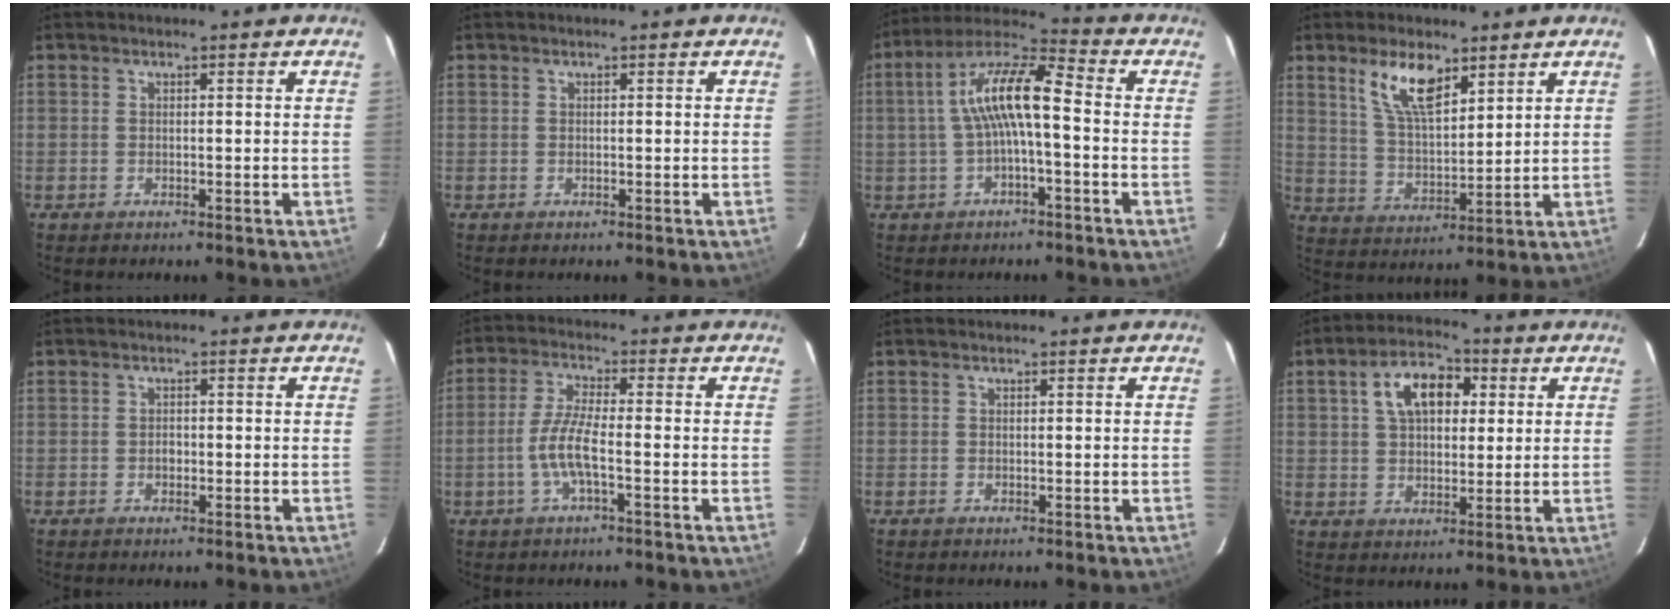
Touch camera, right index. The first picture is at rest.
{"total": 0.0}
{"total": 10.4, "force": [-0.8, 2.4, 10.1], "torque": [-0.203, 0.025, -0.018]}
{"total": 9.7, "force": [5.9, 3.9, 6.6], "torque": [-0.122, 0.007, 0.120]}
{"total": 1.1, "force": [-0.4, 0.9, 0.5], "torque": [-0.009, 0.004, -0.006]}
{"total": 6.2, "force": [-2.1, 0.8, 5.8], "torque": [-0.126, 0.003, -0.042]}
{"total": 0.0}
{"total": 10.0, "force": [3.2, 6.1, 7.2], "torque": [-0.127, 0.032, 0.053]}